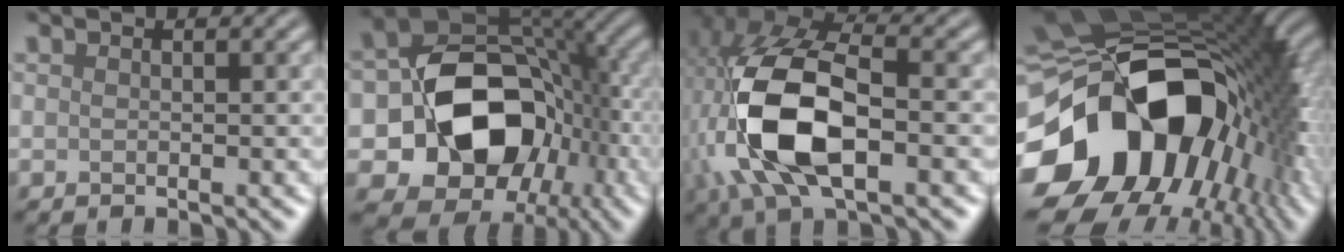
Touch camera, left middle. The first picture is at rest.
{"total": 13.1, "force": [-2.4, 10.0, 8.1], "torque": [-0.118, -0.009, -0.035]}
{"total": 12.2, "force": [-1.9, 6.1, 10.4], "torque": [-0.230, 0.002, -0.038]}
{"total": 18.9, "force": [-3.1, 13.4, 13.0], "torque": [-0.258, -0.034, -0.033]}